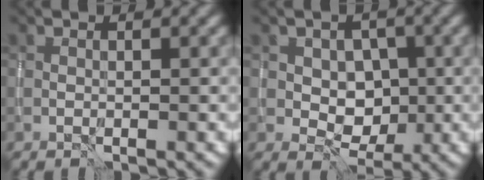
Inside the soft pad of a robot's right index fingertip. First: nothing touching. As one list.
[{"total": 3.7, "force": [0.1, 3.0, 2.1], "torque": [-0.015, 0.001, -0.004]}]